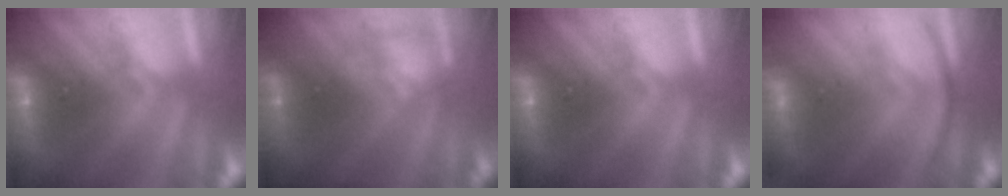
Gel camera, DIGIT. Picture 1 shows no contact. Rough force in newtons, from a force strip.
{"total": 2.3}
{"total": 0.0}
{"total": 2.9}